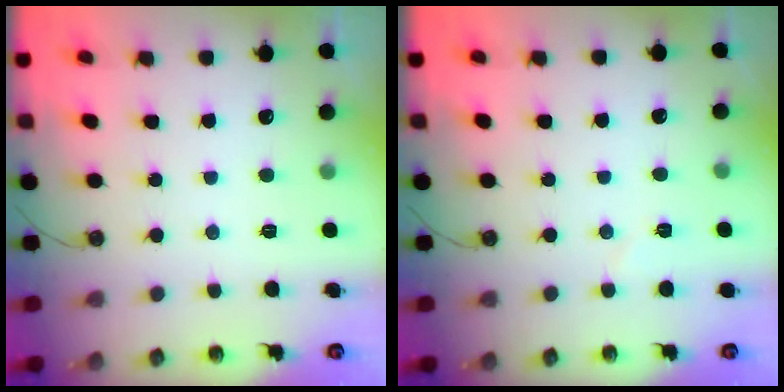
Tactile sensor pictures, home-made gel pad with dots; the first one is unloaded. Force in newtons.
{"total": 3.4, "press": 3.2, "slide": 1.1}